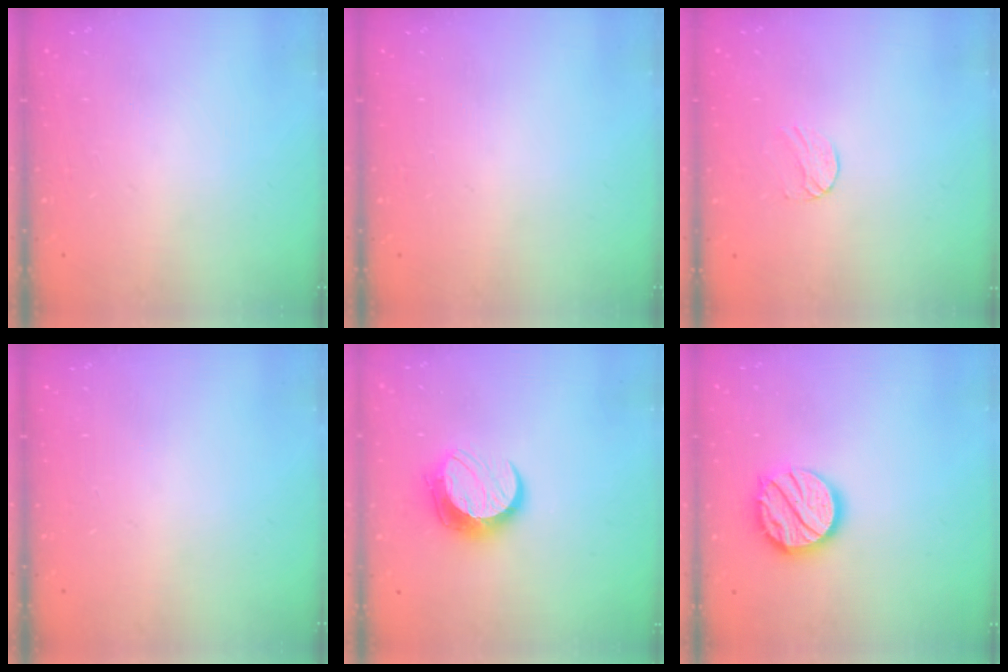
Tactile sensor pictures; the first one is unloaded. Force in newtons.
{"total": 0.0}
{"total": 6.7, "press": 6.7, "slide": 0.4}
{"total": 0.0}
{"total": 10.7, "press": 10.7, "slide": 0.5}
{"total": 14.8, "press": 14.7, "slide": 1.3}